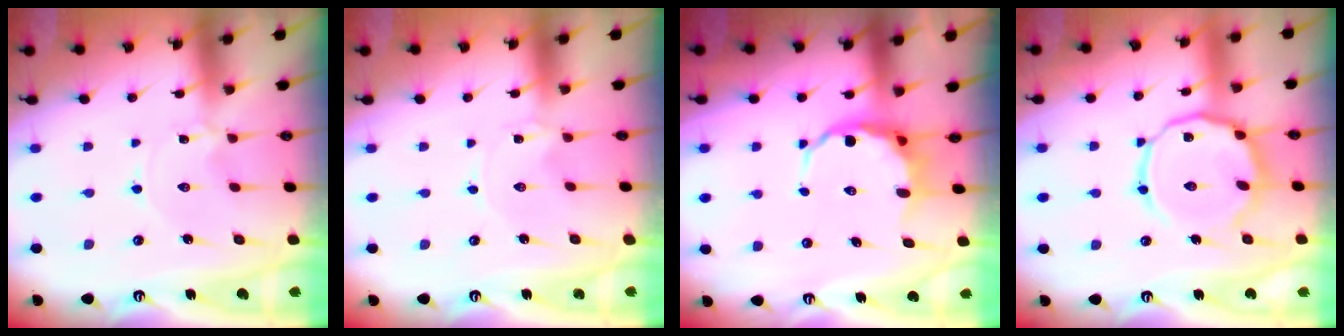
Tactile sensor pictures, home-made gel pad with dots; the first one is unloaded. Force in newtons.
{"total": 0.0}
{"total": 7.8, "press": 7.6, "slide": 1.8}
{"total": 13.4, "press": 13.3, "slide": 1.2}